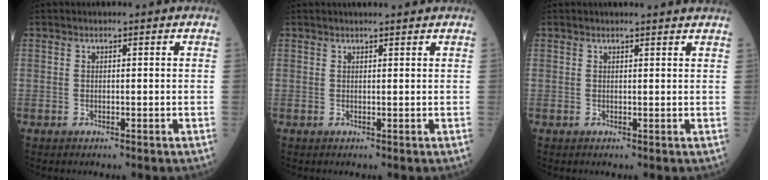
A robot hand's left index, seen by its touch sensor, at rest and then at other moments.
{"total": 2.3, "force": [2.2, 0.0, 0.7], "torque": [-0.006, 0.013, 0.029]}
{"total": 1.8, "force": [1.8, -0.3, 0.1], "torque": [0.000, 0.002, 0.006]}